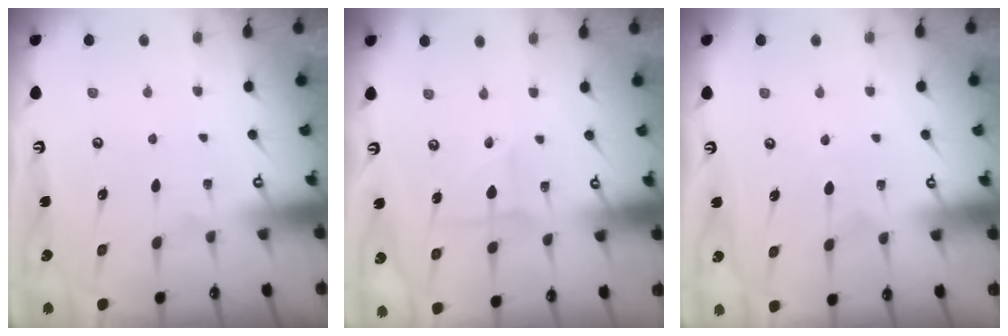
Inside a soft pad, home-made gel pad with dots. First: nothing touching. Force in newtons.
{"total": 2.5, "press": 2.5, "slide": 0.1}
{"total": 3.8, "press": 3.8, "slide": 0.4}